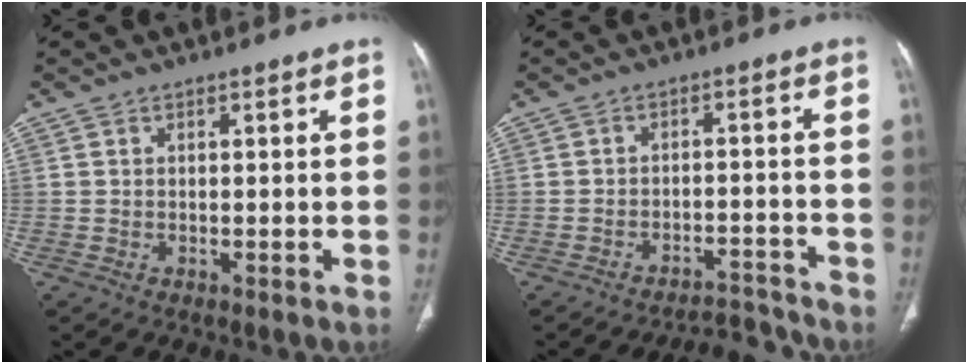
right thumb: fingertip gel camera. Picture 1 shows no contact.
{"total": 6.4, "force": [-6.3, 1.1, 0.0], "torque": [0.004, 0.060, -0.091]}